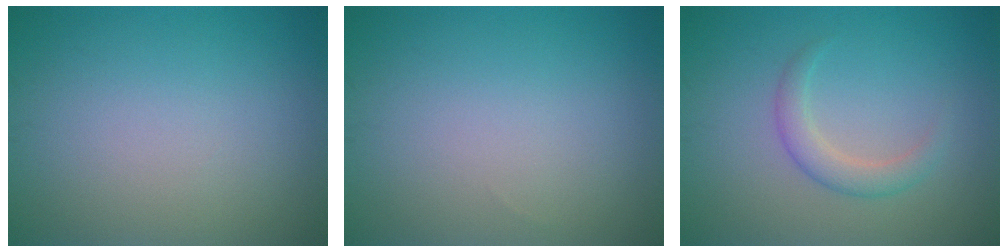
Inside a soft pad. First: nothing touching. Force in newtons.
{"total": 0.0}
{"total": 2.3, "press": 2.3, "slide": 0.2}